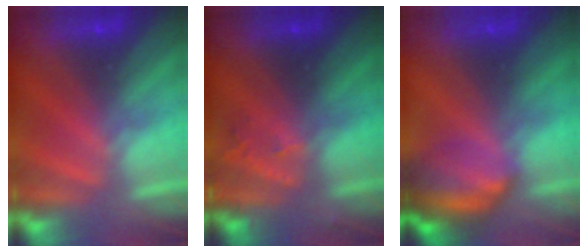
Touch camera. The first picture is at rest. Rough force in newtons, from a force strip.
{"total": 2.8}
{"total": 7.5}